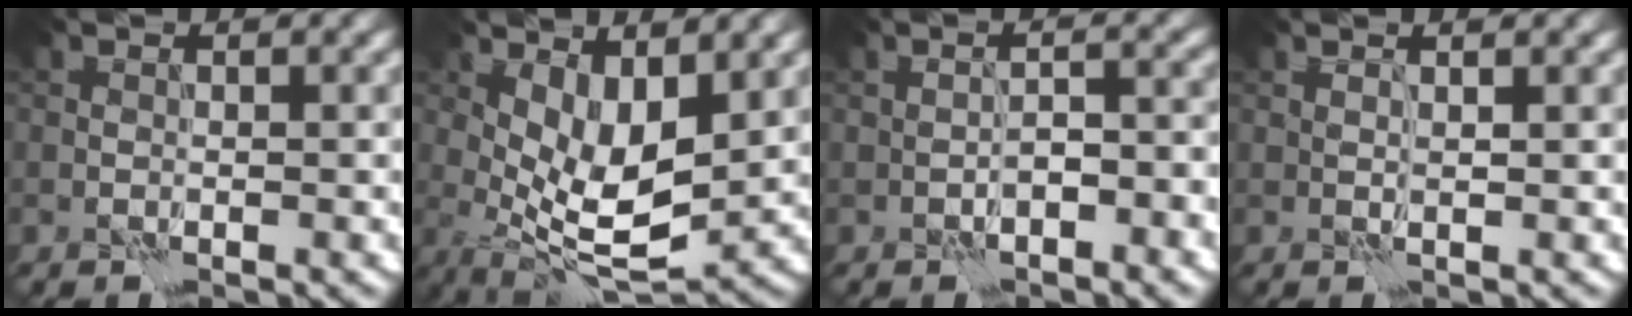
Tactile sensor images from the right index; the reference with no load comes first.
{"total": 6.9, "force": [1.1, 3.0, 6.1], "torque": [-0.111, -0.011, 0.024]}
{"total": 2.5, "force": [-0.9, 1.1, 2.0], "torque": [-0.034, 0.006, -0.015]}
{"total": 1.2, "force": [0.9, 0.3, 0.7], "torque": [-0.010, -0.006, 0.007]}